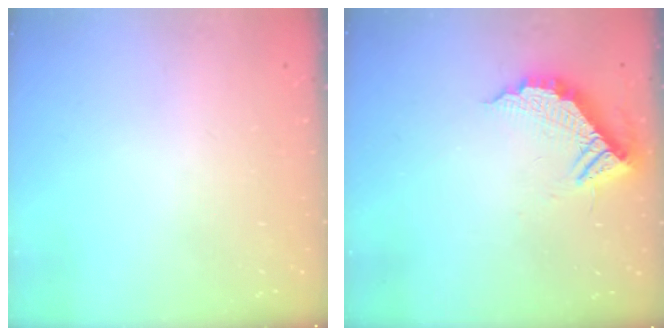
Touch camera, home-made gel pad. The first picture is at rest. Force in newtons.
{"total": 12.0, "press": 12.0, "slide": 0.8}